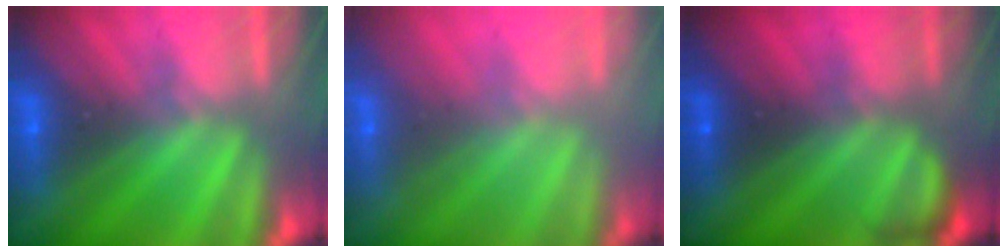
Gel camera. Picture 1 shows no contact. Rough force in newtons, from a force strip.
{"total": 2.2}
{"total": 2.3}